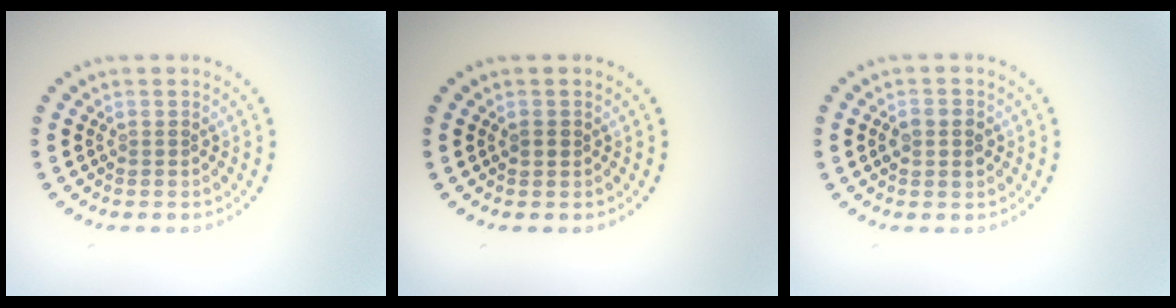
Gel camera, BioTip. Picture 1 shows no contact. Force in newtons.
{"total": 0.9, "press": 0.8, "slide": 0.3}
{"total": 2.7, "press": 2.7, "slide": 0.1}